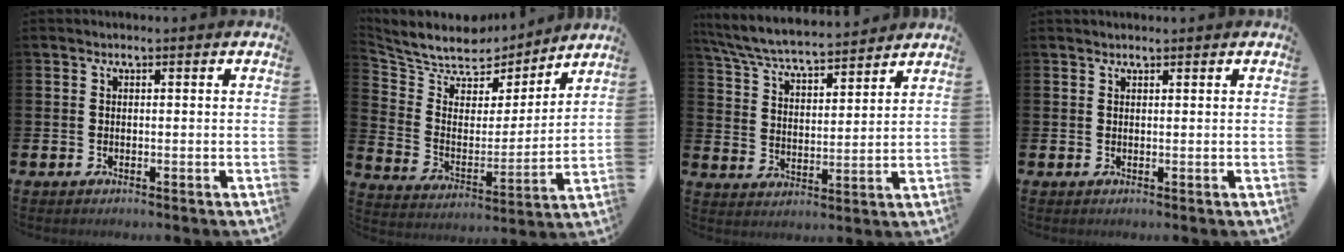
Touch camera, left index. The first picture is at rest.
{"total": 8.0, "force": [7.3, 3.2, 0.6], "torque": [-0.066, -0.056, 0.131]}
{"total": 6.8, "force": [6.6, 0.6, 1.8], "torque": [-0.066, -0.043, 0.115]}
{"total": 0.8, "force": [0.8, 0.2, 0.0], "torque": [0.010, -0.003, 0.012]}